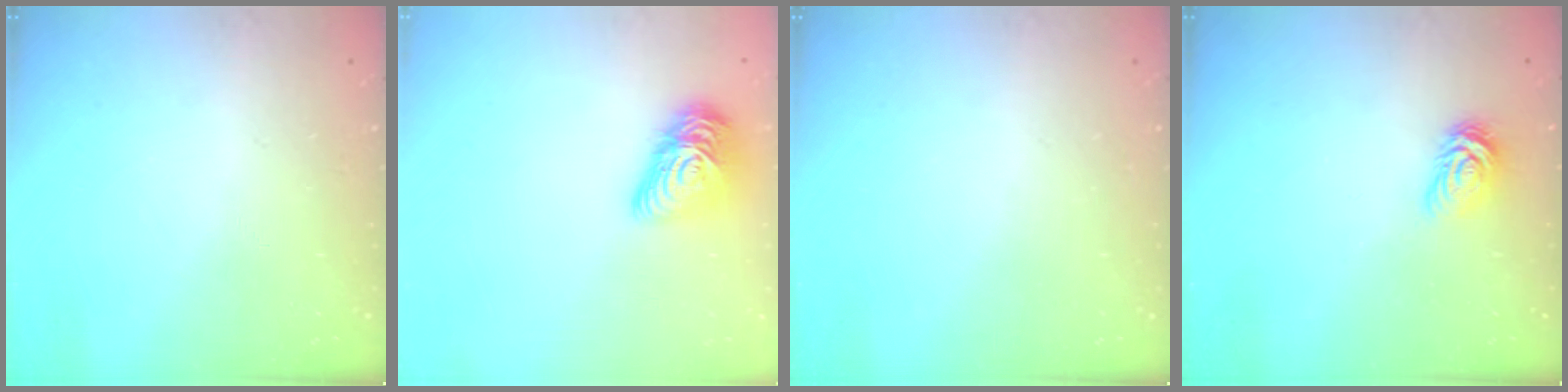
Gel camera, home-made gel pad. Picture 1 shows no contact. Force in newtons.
{"total": 14.2, "press": 14.2, "slide": 0.8}
{"total": 0.0}
{"total": 3.7, "press": 3.7, "slide": 0.4}